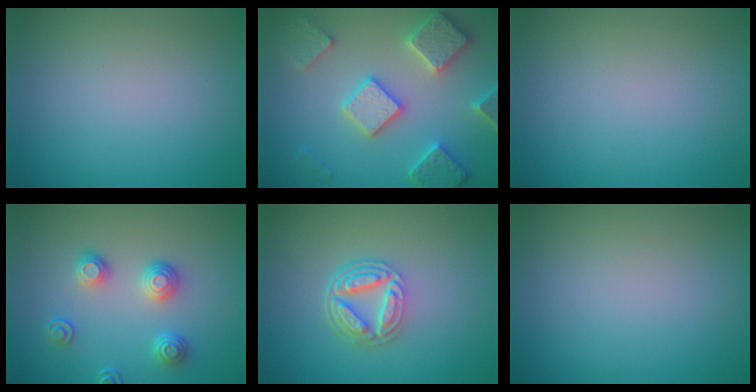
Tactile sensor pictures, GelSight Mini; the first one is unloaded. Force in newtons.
{"total": 5.8, "press": 5.6, "slide": 1.2}
{"total": 0.0}
{"total": 3.4, "press": 2.8, "slide": 1.9}
{"total": 4.4, "press": 3.3, "slide": 2.9}
{"total": 0.0}